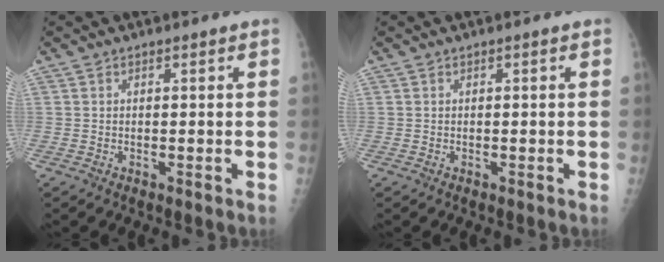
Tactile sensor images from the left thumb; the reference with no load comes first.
{"total": 0.0}